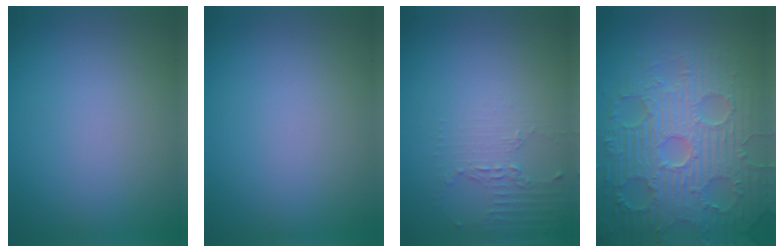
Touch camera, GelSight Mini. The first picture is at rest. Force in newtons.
{"total": 0.0}
{"total": 2.1, "press": 1.5, "slide": 1.5}
{"total": 9.3, "press": 6.7, "slide": 6.4}